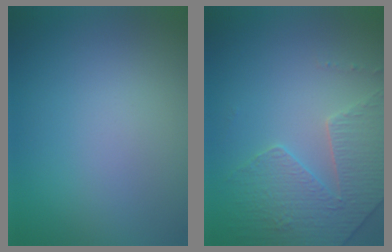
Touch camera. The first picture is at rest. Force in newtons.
{"total": 3.9, "press": 3.8, "slide": 0.9}